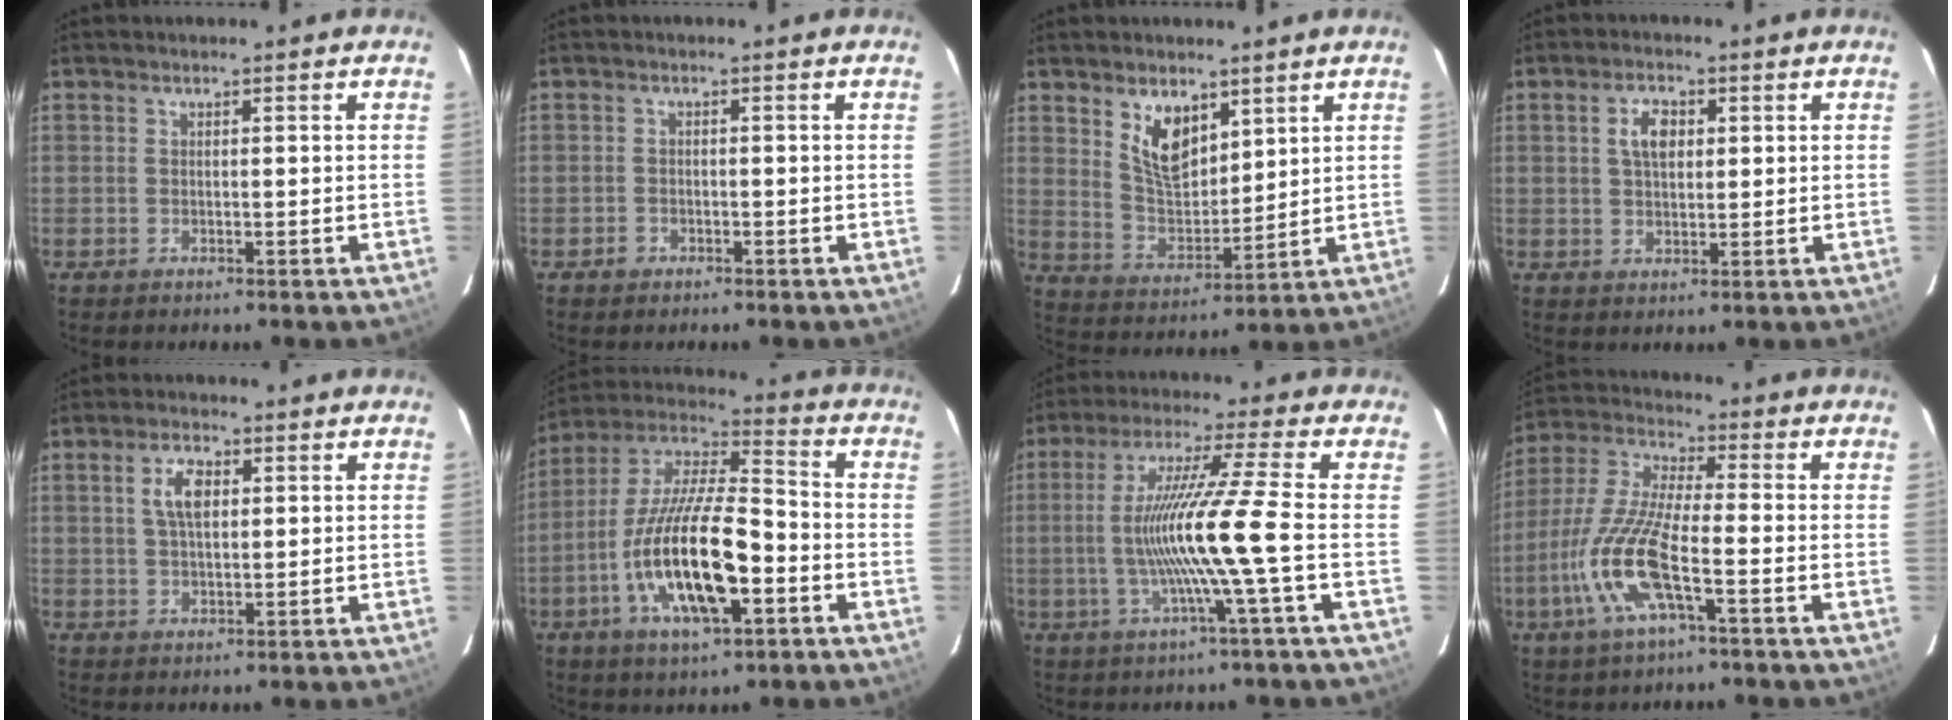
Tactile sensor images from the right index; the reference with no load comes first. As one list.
[{"total": 1.5, "force": [-1.0, 1.1, 0.2], "torque": [-0.006, 0.003, -0.016]}, {"total": 9.3, "force": [5.1, 5.0, 5.9], "torque": [-0.102, 0.002, 0.108]}, {"total": 4.6, "force": [1.2, 2.8, 3.5], "torque": [-0.063, 0.011, 0.025]}, {"total": 5.0, "force": [1.4, 2.4, 4.2], "torque": [-0.077, 0.009, 0.028]}, {"total": 19.9, "force": [-6.6, 6.7, 17.5], "torque": [-0.346, -0.016, -0.122]}, {"total": 12.9, "force": [-2.5, -2.4, 12.5], "torque": [-0.226, -0.007, -0.039]}, {"total": 14.0, "force": [-5.2, 2.8, 12.7], "torque": [-0.279, -0.007, -0.107]}]